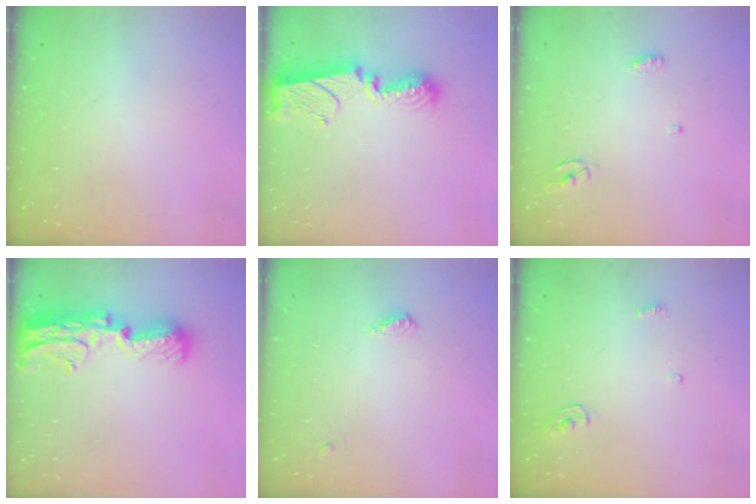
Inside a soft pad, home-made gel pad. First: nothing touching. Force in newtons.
{"total": 11.4, "press": 11.4, "slide": 0.8}
{"total": 3.9, "press": 3.9, "slide": 0.2}
{"total": 20.1, "press": 19.4, "slide": 5.5}
{"total": 4.2, "press": 4.2, "slide": 0.5}
{"total": 3.4, "press": 3.4, "slide": 0.3}